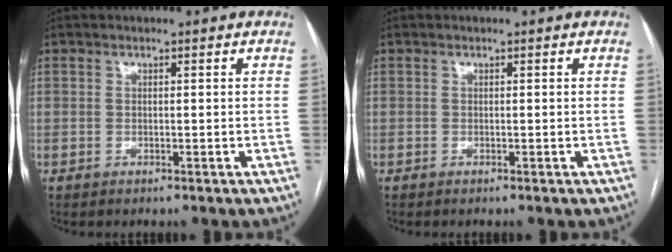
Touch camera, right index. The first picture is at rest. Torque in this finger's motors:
{"motor_torque": [0.00, 0.00, -0.01, 0.00]}